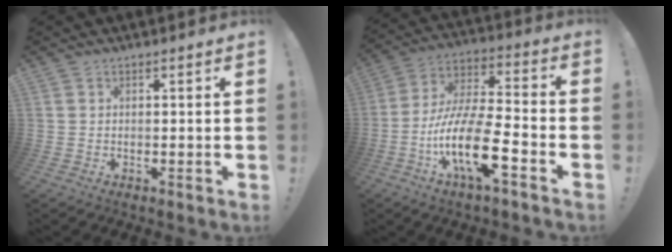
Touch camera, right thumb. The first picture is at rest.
{"total": 20.8, "force": [-8.2, 6.4, 18.0], "torque": [-0.350, 0.032, -0.137]}